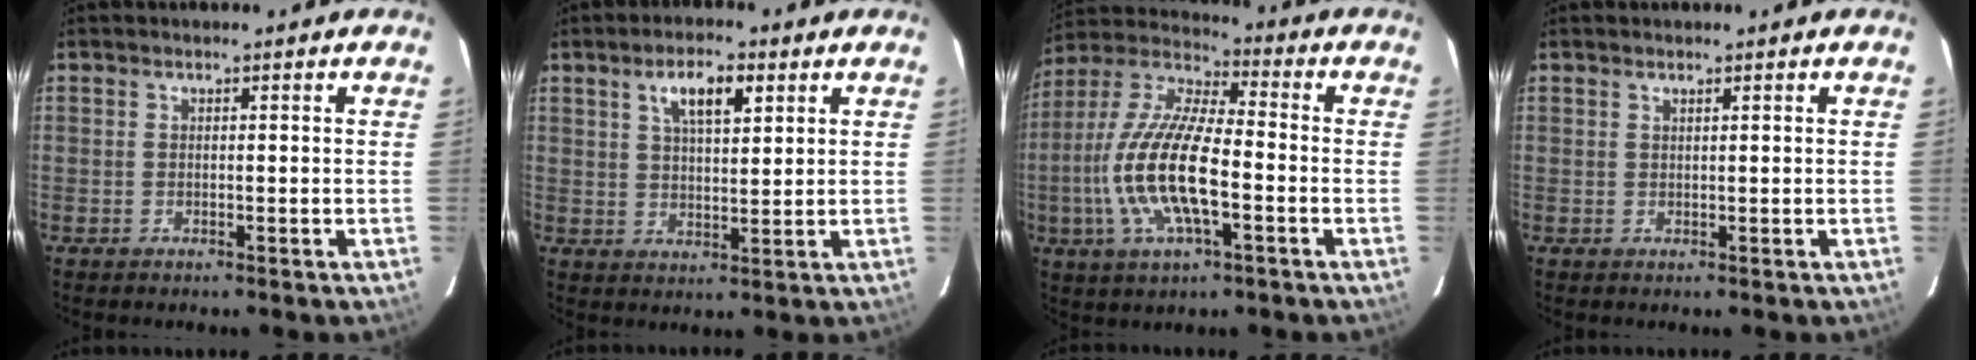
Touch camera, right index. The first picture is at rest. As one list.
[{"total": 6.8, "force": [3.3, 2.5, 5.4], "torque": [-0.092, 0.010, 0.060]}, {"total": 16.9, "force": [-4.1, 5.4, 15.5], "torque": [-0.319, -0.005, -0.086]}, {"total": 0.5, "force": [0.5, 0.0, 0.3], "torque": [-0.004, 0.001, 0.009]}]